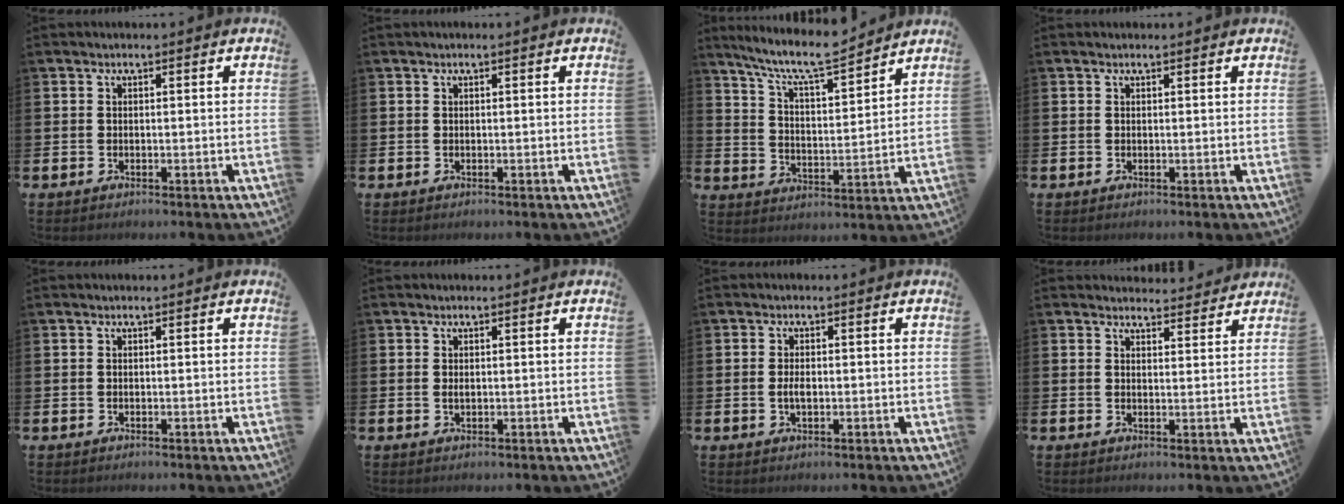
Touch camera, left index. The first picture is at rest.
{"total": 0.0}
{"total": 8.8, "force": [8.0, 1.1, 3.5], "torque": [-0.093, -0.048, 0.141]}
{"total": 0.0}
{"total": 0.0}
{"total": 0.6, "force": [0.1, 0.3, 0.5], "torque": [-0.010, 0.002, 0.001]}
{"total": 2.0, "force": [-0.2, 1.0, 1.7], "torque": [-0.033, 0.004, -0.005]}
{"total": 3.1, "force": [3.1, 0.6, -0.2], "torque": [0.005, -0.021, 0.055]}